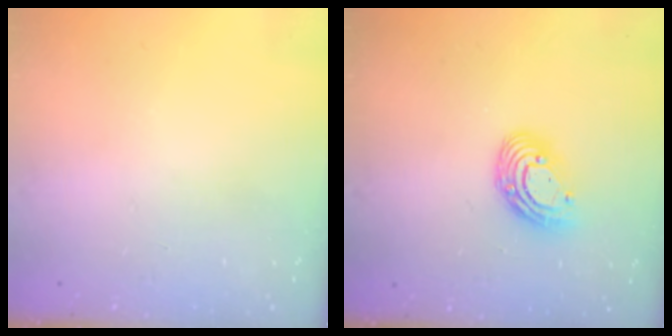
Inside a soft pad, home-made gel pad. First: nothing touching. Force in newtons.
{"total": 10.5, "press": 10.4, "slide": 1.1}